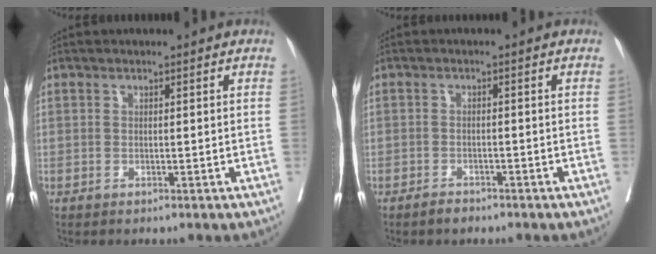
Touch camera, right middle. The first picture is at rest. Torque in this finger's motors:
{"motor_torque": [0.32, -0.32, 0.00, 0.01]}